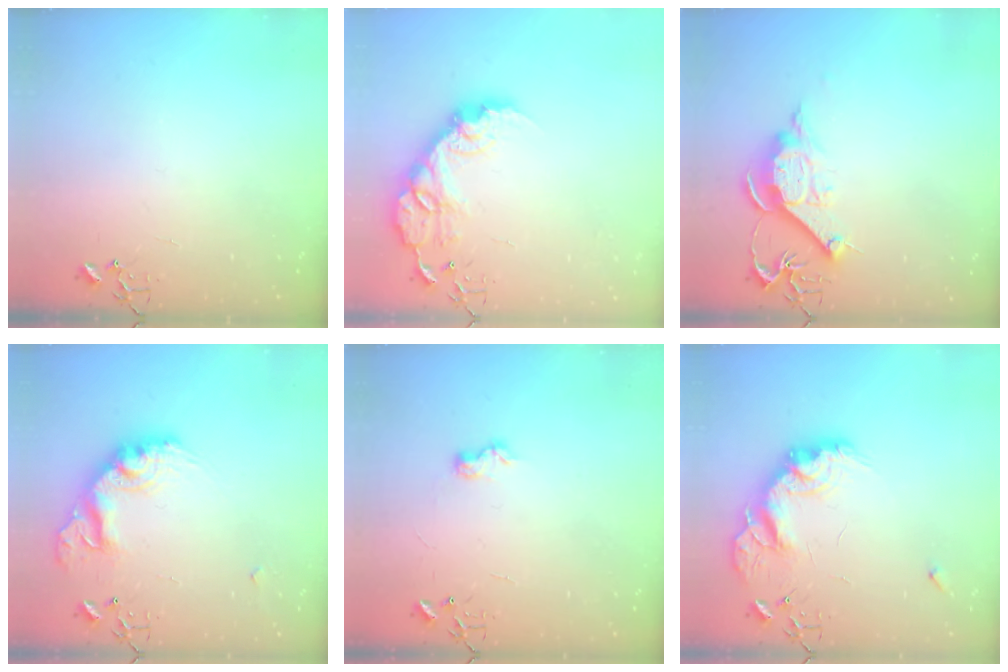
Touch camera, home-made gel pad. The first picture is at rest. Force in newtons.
{"total": 15.8, "press": 15.8, "slide": 0.5}
{"total": 11.9, "press": 11.9, "slide": 1.0}
{"total": 19.3, "press": 19.2, "slide": 1.2}
{"total": 6.9, "press": 6.9, "slide": 0.8}
{"total": 17.2, "press": 17.2, "slide": 0.9}